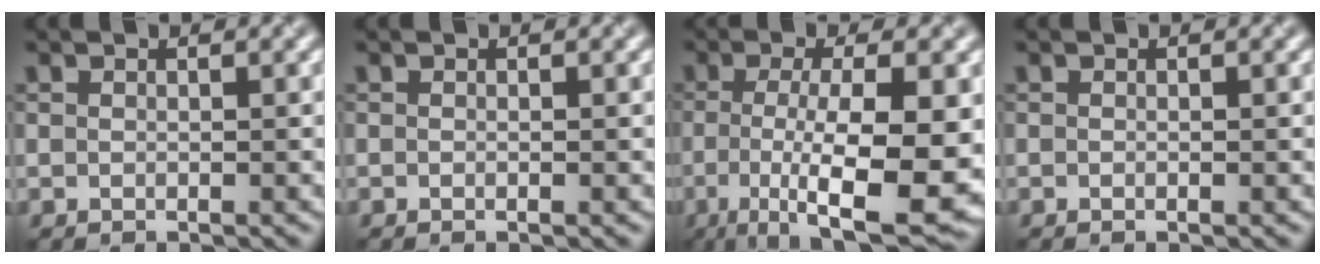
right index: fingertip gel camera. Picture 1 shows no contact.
{"total": 0.0}
{"total": 10.7, "force": [-2.4, 2.8, 10.0], "torque": [-0.163, -0.017, -0.030]}
{"total": 0.0}